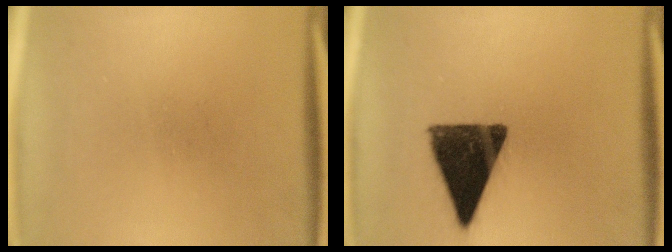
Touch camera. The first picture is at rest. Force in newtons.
{"total": 13.7}